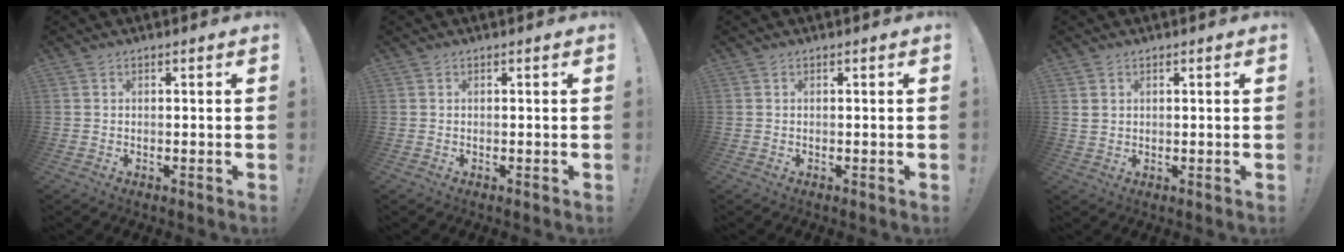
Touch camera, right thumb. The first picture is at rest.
{"total": 0.0}
{"total": 0.0}
{"total": 2.5, "force": [1.2, 1.9, 1.1], "torque": [-0.017, 0.000, 0.024]}